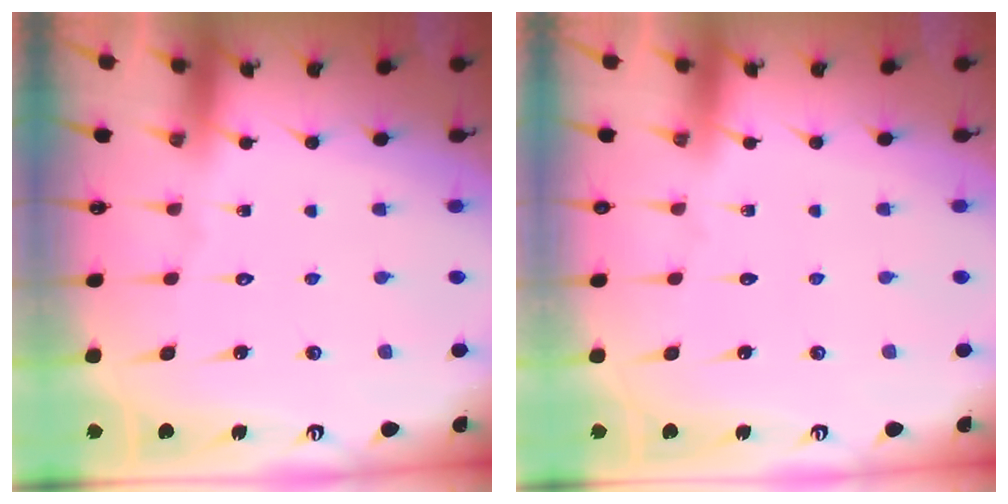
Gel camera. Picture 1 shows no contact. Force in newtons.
{"total": 0.0}